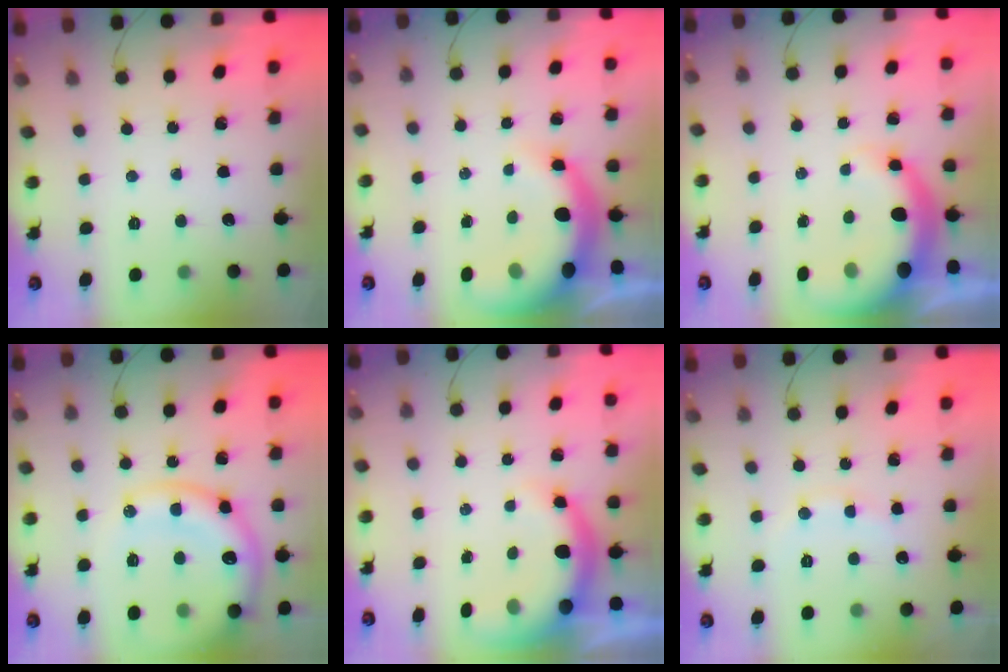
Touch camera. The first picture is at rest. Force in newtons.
{"total": 8.4, "press": 8.2, "slide": 2.0}
{"total": 6.7, "press": 6.6, "slide": 1.2}
{"total": 17.6, "press": 17.2, "slide": 3.9}
{"total": 7.9, "press": 7.8, "slide": 1.5}
{"total": 8.3, "press": 8.1, "slide": 1.4}